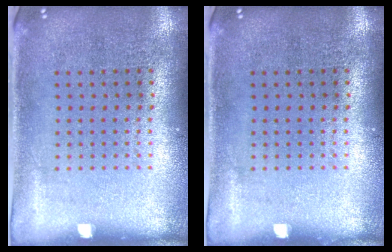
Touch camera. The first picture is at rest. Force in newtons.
{"total": 0.0}